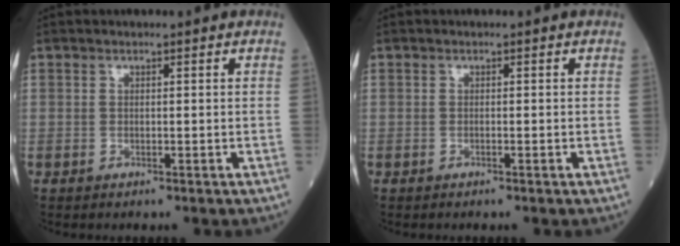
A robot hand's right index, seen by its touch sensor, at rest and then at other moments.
{"total": 0.0}